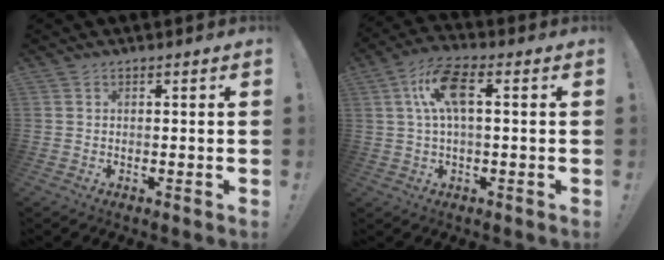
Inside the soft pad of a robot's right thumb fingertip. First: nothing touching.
{"total": 11.1, "force": [2.0, 4.6, 9.9], "torque": [-0.188, 0.011, 0.037]}